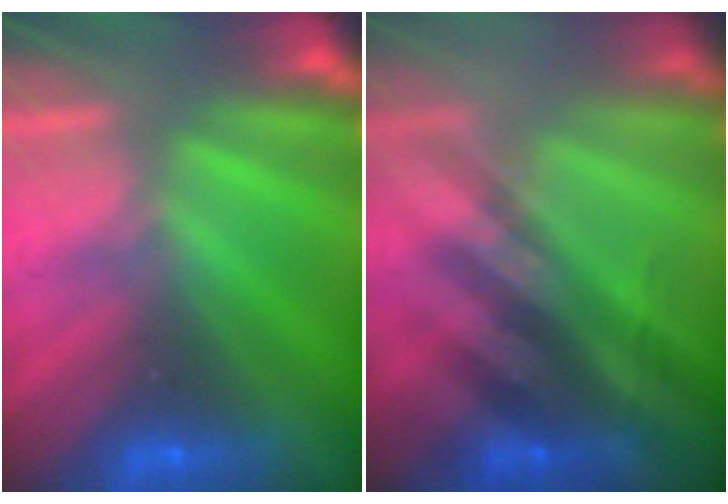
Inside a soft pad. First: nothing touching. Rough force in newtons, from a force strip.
{"total": 2.7}